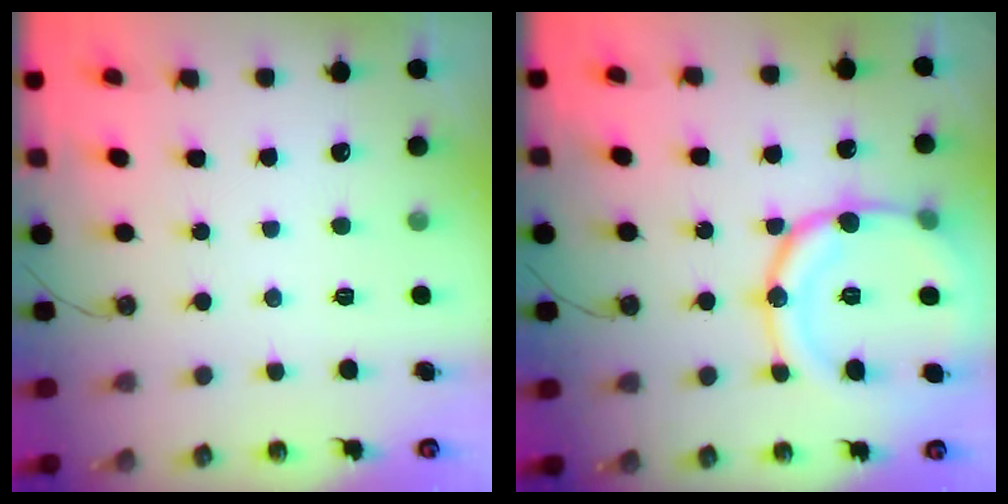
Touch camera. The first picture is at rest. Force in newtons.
{"total": 19.1, "press": 19.1, "slide": 1.6}